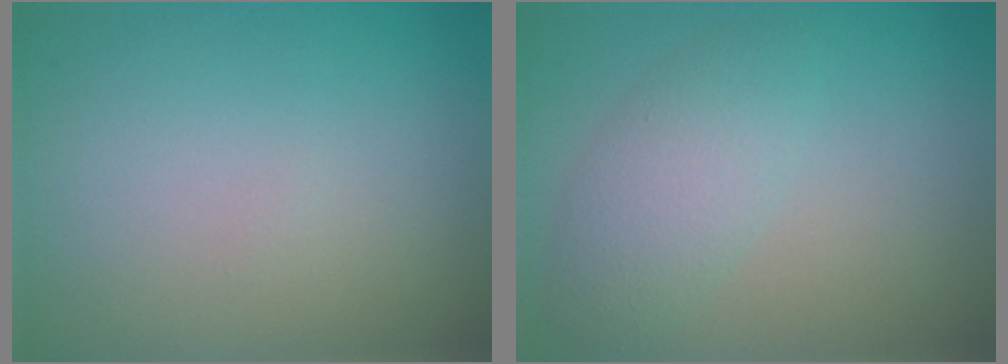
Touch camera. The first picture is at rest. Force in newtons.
{"total": 3.2, "press": 3.2, "slide": 0.1}